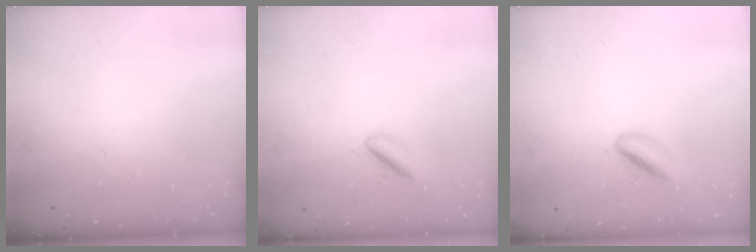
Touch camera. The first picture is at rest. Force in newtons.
{"total": 2.9, "press": 2.9, "slide": 0.4}
{"total": 4.6, "press": 4.5, "slide": 1.2}